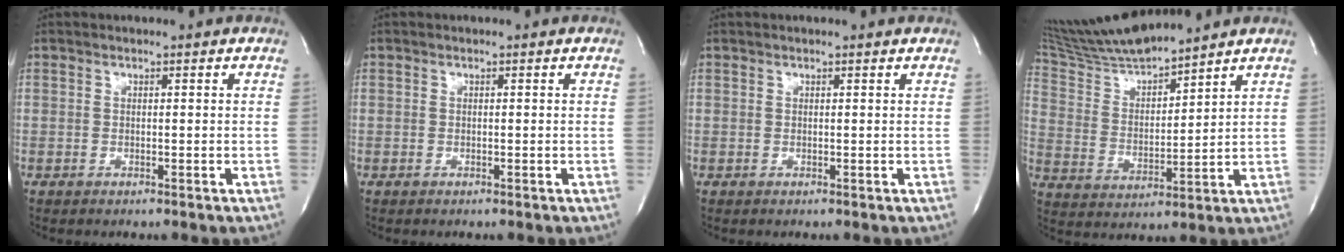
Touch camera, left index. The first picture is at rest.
{"total": 0.0}
{"total": 1.5, "force": [1.4, 0.2, 0.6], "torque": [-0.009, 0.011, 0.011]}
{"total": 13.7, "force": [12.8, 0.4, 4.9], "torque": [-0.101, 0.007, 0.250]}